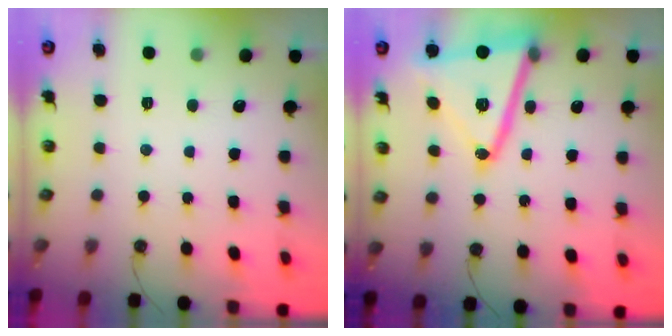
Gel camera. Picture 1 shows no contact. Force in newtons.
{"total": 21.1, "press": 20.9, "slide": 2.7}